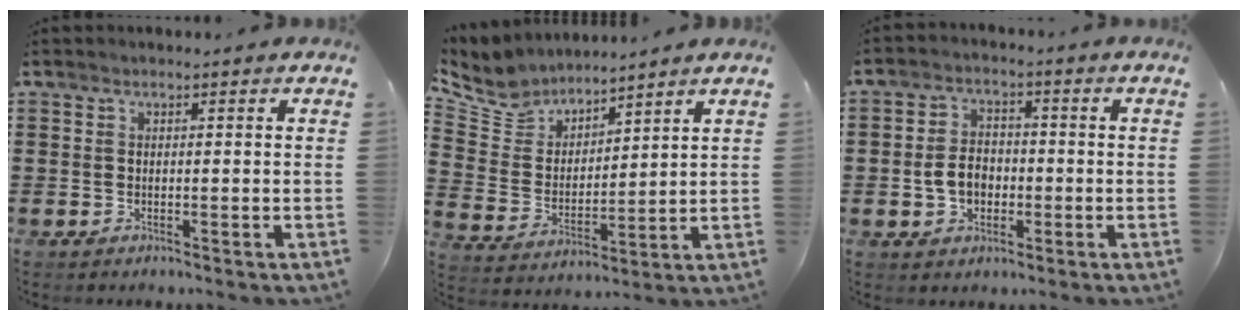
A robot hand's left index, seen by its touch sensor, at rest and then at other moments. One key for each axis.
{"total": 6.8, "fx": 6.3, "fy": 2.6, "fz": 0.4, "tx": -0.052, "ty": -0.046, "tz": 0.113}
{"total": 4.8, "fx": -1.1, "fy": 3.4, "fz": 3.2, "tx": -0.078, "ty": 0.003, "tz": -0.025}